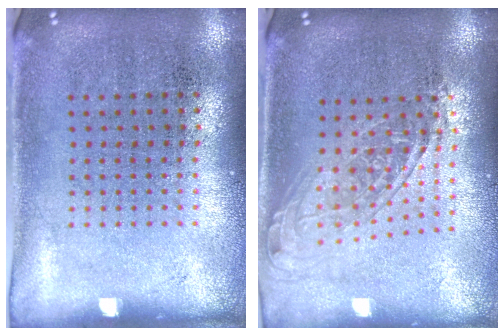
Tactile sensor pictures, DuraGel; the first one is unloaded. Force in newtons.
{"total": 1.5, "press": 1.3, "slide": 0.8}